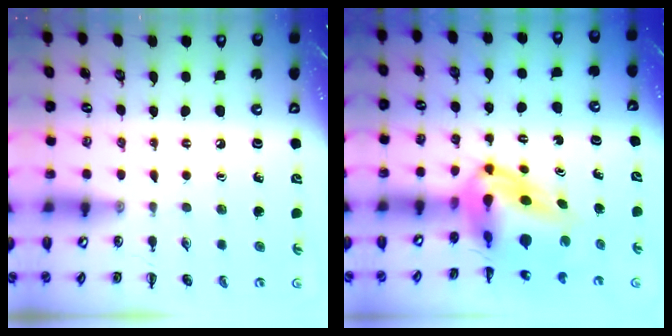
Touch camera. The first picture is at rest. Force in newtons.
{"total": 9.0, "press": 8.6, "slide": 2.7}